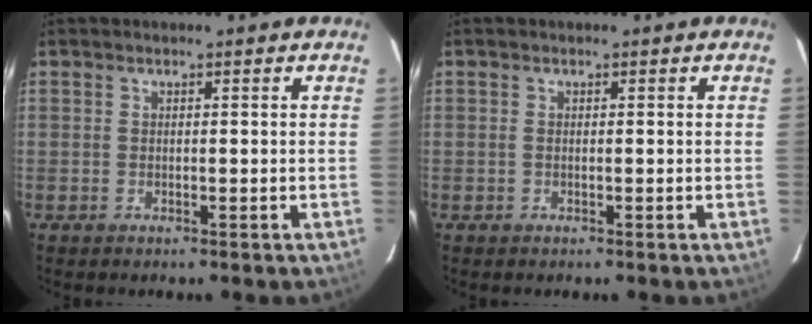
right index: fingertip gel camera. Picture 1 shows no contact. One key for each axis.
{"total": 0.0}